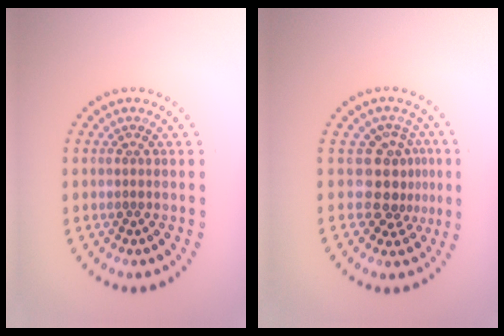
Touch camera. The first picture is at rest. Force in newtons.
{"total": 3.4, "press": 2.5, "slide": 2.3}